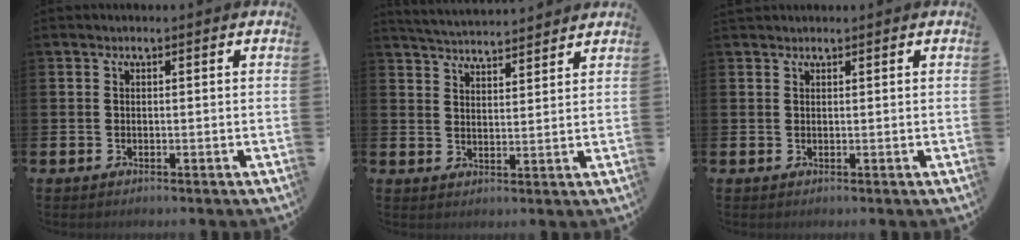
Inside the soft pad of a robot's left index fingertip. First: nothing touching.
{"total": 4.7, "force": [4.7, 0.1, 0.0], "torque": [-0.019, -0.027, 0.085]}
{"total": 0.9, "force": [0.9, 0.2, -0.1], "torque": [0.012, -0.002, 0.014]}